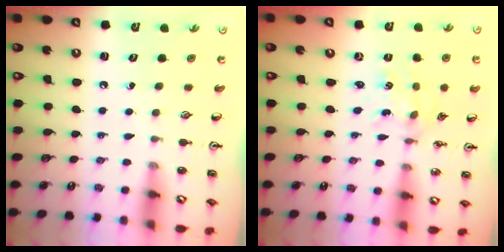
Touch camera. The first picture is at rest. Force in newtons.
{"total": 1.5, "press": 1.5, "slide": 0.2}